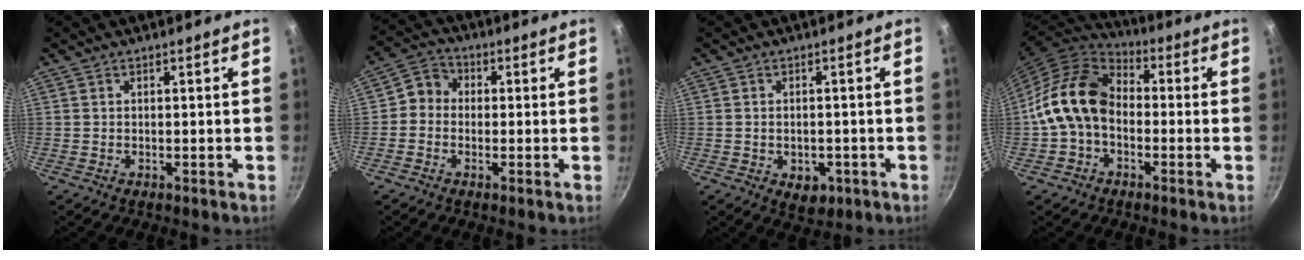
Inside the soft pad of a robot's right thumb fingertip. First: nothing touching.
{"total": 4.8, "force": [-0.4, 4.3, 2.1], "torque": [-0.014, 0.017, -0.029]}
{"total": 4.9, "force": [-1.8, 3.3, 3.1], "torque": [-0.031, 0.008, -0.013]}
{"total": 14.0, "force": [-1.4, 10.2, 9.5], "torque": [-0.147, 0.040, -0.043]}